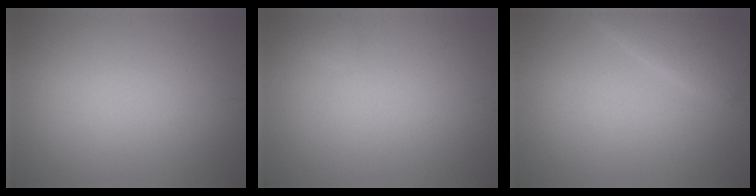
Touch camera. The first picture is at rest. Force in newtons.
{"total": 0.6, "press": 0.6, "slide": 0.1}
{"total": 2.8, "press": 2.8, "slide": 0.2}